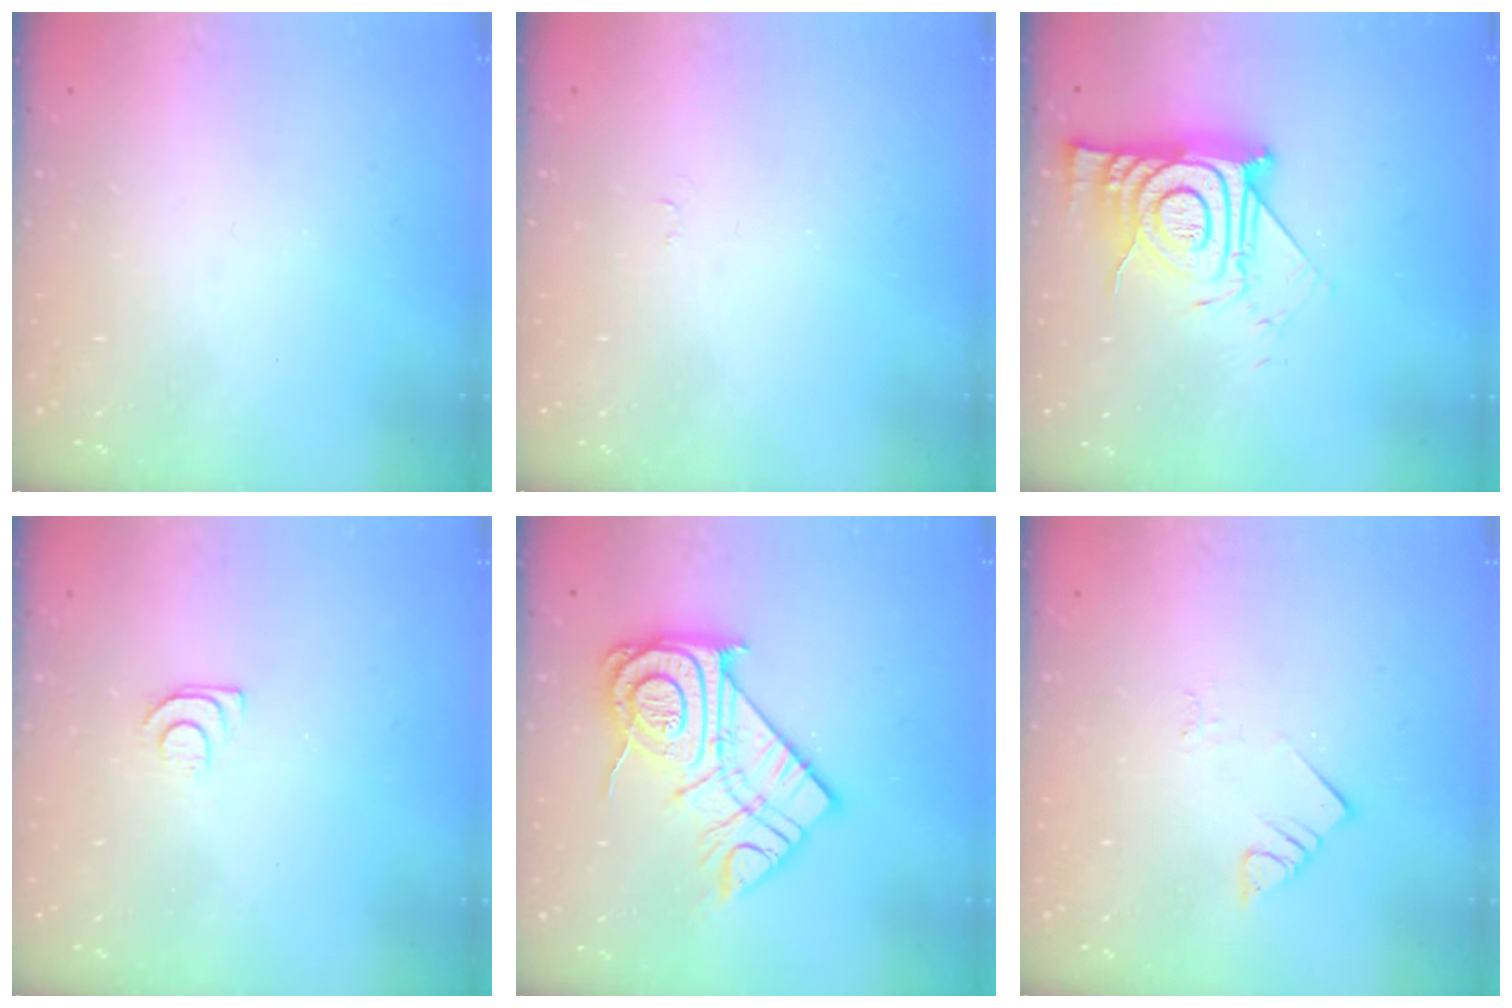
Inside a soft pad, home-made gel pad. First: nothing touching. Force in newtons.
{"total": 3.2, "press": 3.1, "slide": 0.5}
{"total": 16.7, "press": 16.7, "slide": 1.2}
{"total": 4.9, "press": 4.9, "slide": 0.6}
{"total": 19.5, "press": 19.4, "slide": 1.6}
{"total": 3.6, "press": 3.6, "slide": 0.1}